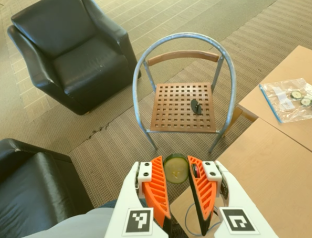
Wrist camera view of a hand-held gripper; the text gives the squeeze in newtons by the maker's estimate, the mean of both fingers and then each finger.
{"total": 9.1, "left": 9.3, "right": 8.9}